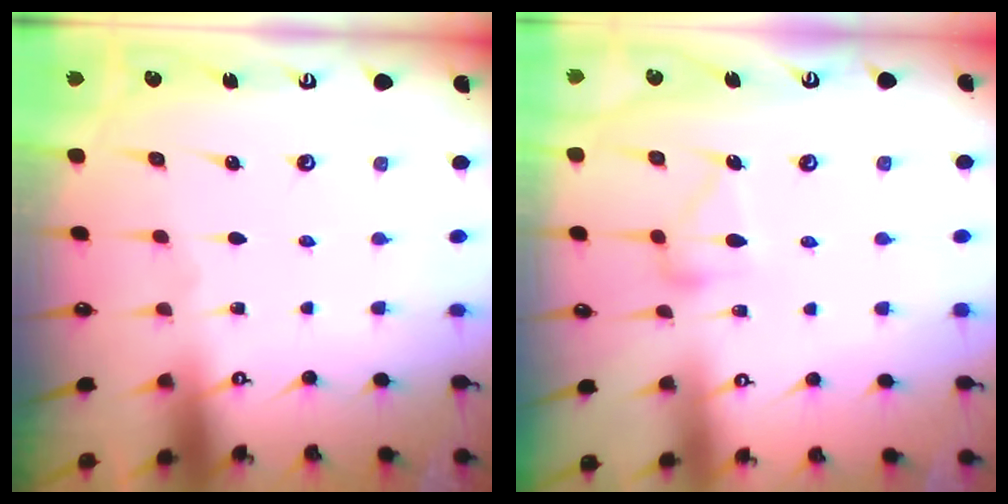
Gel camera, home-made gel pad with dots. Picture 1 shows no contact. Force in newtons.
{"total": 12.0, "press": 12.0, "slide": 0.5}